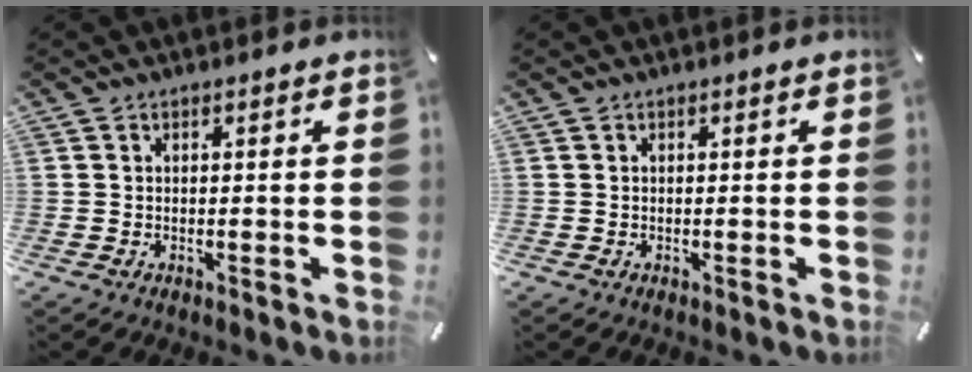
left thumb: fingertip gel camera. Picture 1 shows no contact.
{"total": 0.0}